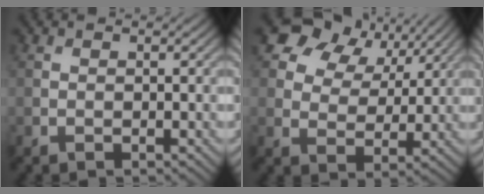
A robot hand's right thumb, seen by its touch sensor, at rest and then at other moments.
{"total": 11.0, "force": [6.9, 6.9, 5.1], "torque": [-0.124, 0.016, 0.114]}